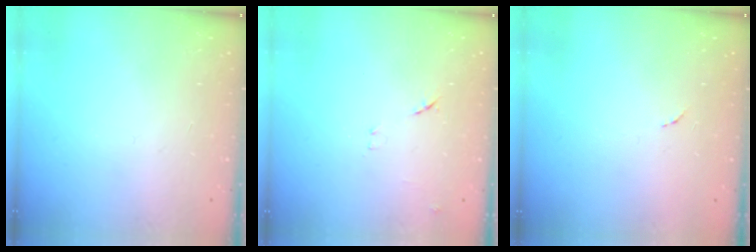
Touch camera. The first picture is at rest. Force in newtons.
{"total": 7.2, "press": 7.2, "slide": 0.6}
{"total": 3.3, "press": 3.3, "slide": 0.2}